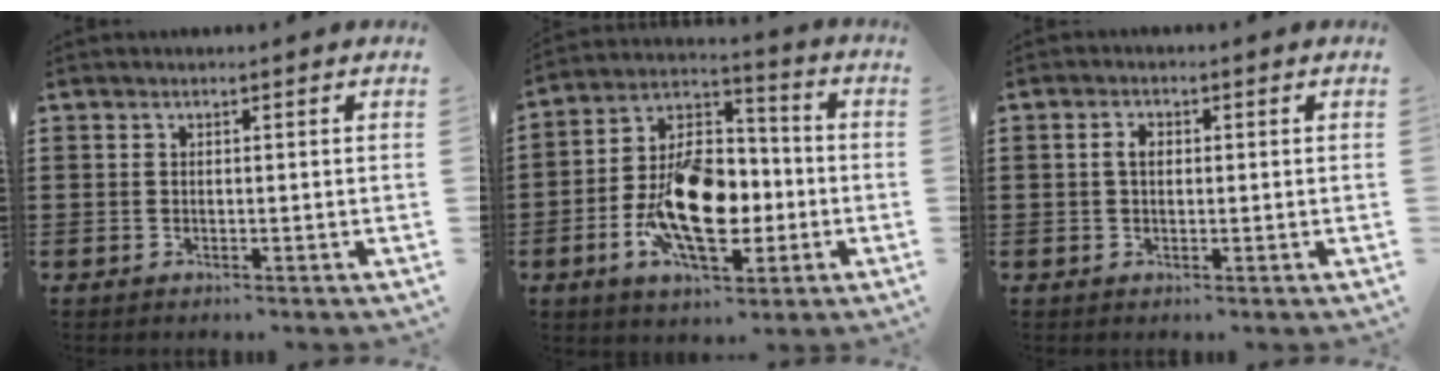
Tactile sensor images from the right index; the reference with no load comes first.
{"total": 14.3, "force": [-3.6, 8.3, 11.0], "torque": [-0.226, 0.003, -0.062]}
{"total": 2.1, "force": [0.2, 1.3, 1.7], "torque": [-0.036, 0.008, 0.002]}